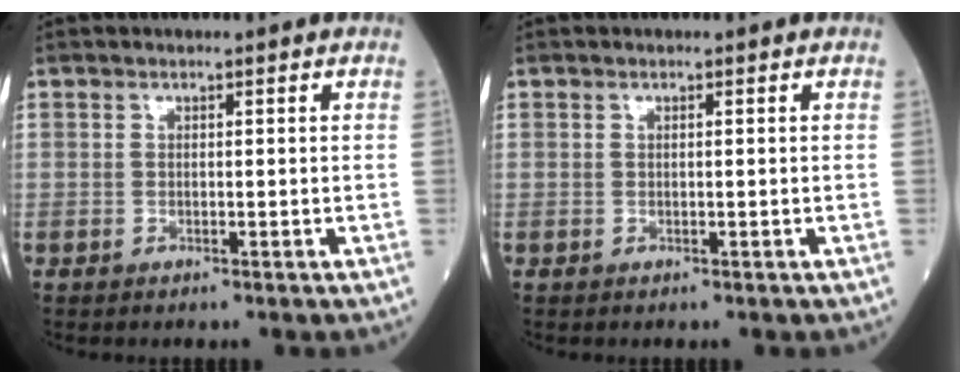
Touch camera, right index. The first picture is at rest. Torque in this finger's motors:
{"motor_torque": [-0.16, 0.08, -0.03, -0.01]}